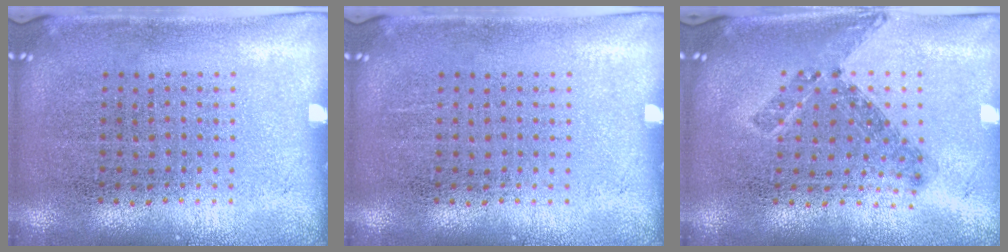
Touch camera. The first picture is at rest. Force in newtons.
{"total": 0.0}
{"total": 0.8, "press": 0.8, "slide": 0.3}